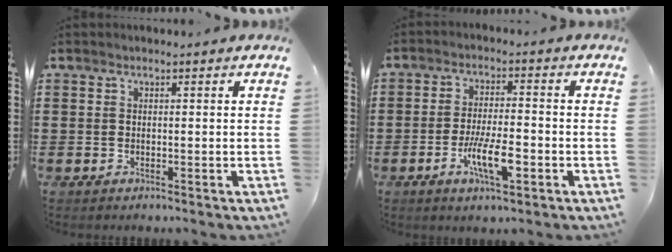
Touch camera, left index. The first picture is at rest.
{"total": 7.4, "force": [-2.7, 2.0, 6.6], "torque": [-0.132, -0.007, -0.050]}